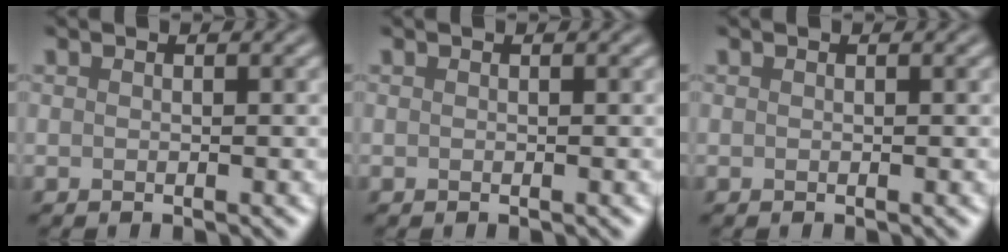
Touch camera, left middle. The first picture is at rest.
{"total": 0.0}
{"total": 0.0}